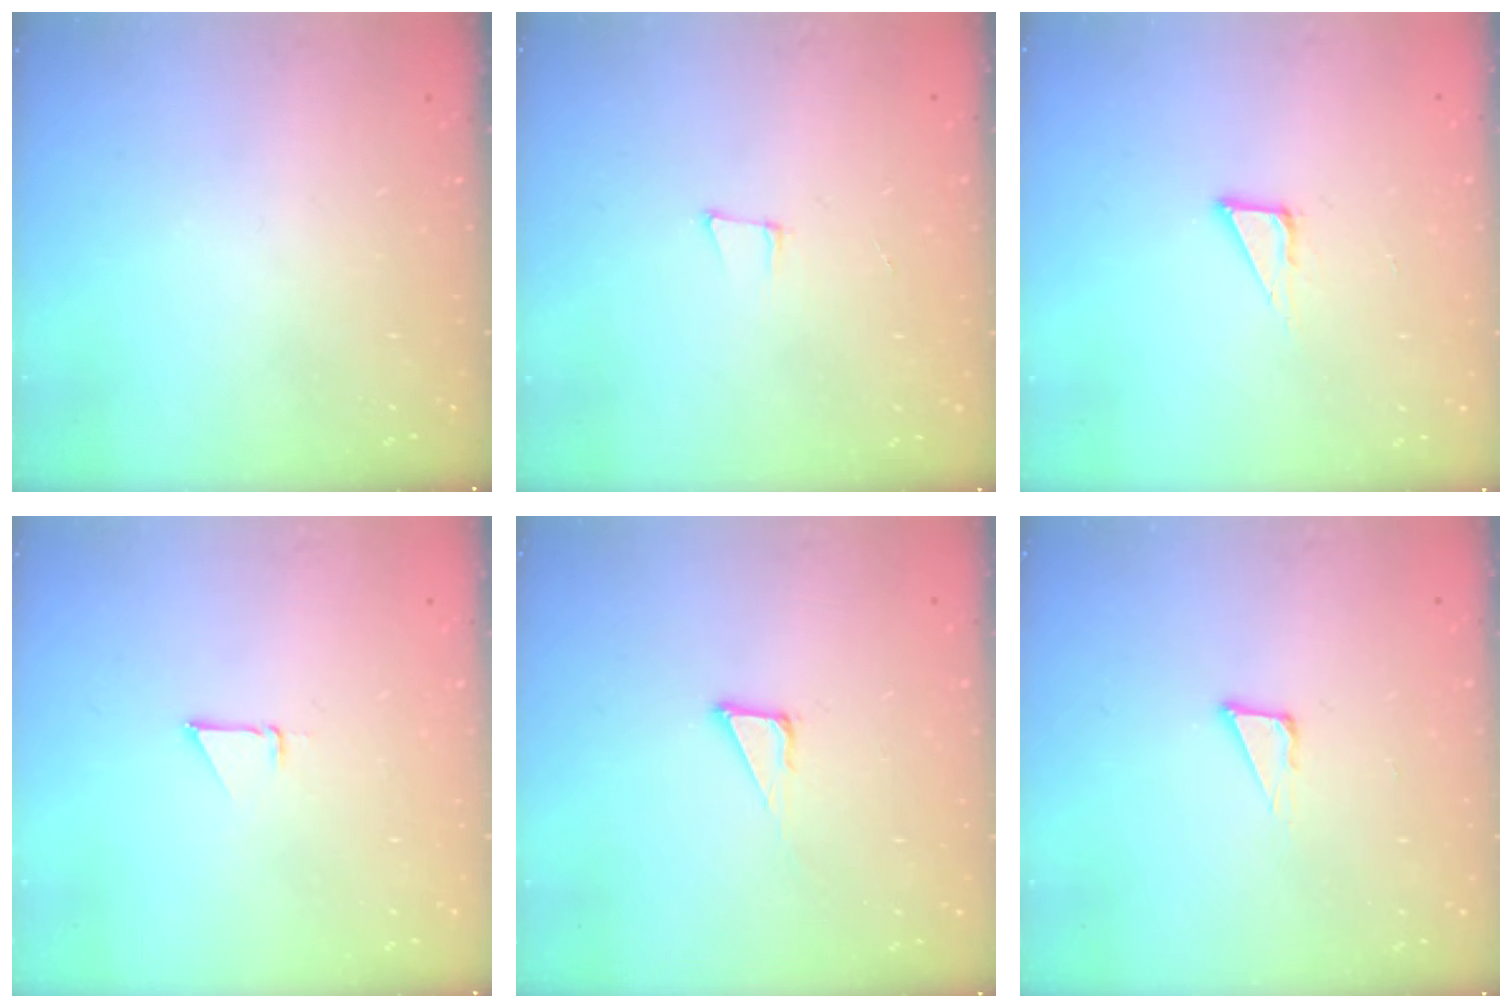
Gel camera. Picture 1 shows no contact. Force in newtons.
{"total": 5.0, "press": 4.1, "slide": 2.9}
{"total": 6.4, "press": 6.4, "slide": 0.4}
{"total": 1.9, "press": 1.9, "slide": 0.0}
{"total": 3.8, "press": 3.7, "slide": 0.2}
{"total": 3.8, "press": 3.7, "slide": 0.8}